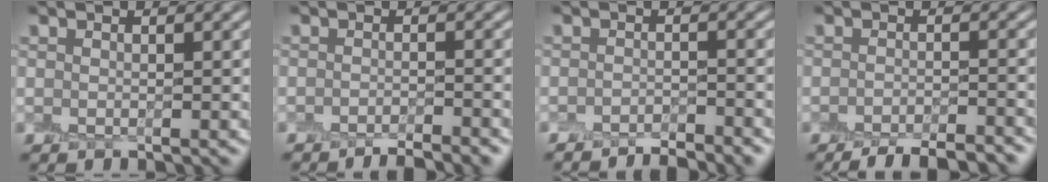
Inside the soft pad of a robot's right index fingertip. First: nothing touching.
{"total": 3.3, "force": [-2.9, 0.2, 1.4], "torque": [-0.022, 0.000, -0.043]}
{"total": 3.1, "force": [-2.9, 0.1, 0.9], "torque": [-0.013, 0.001, -0.045]}
{"total": 5.8, "force": [-5.1, 1.2, 2.4], "torque": [-0.036, -0.005, -0.067]}